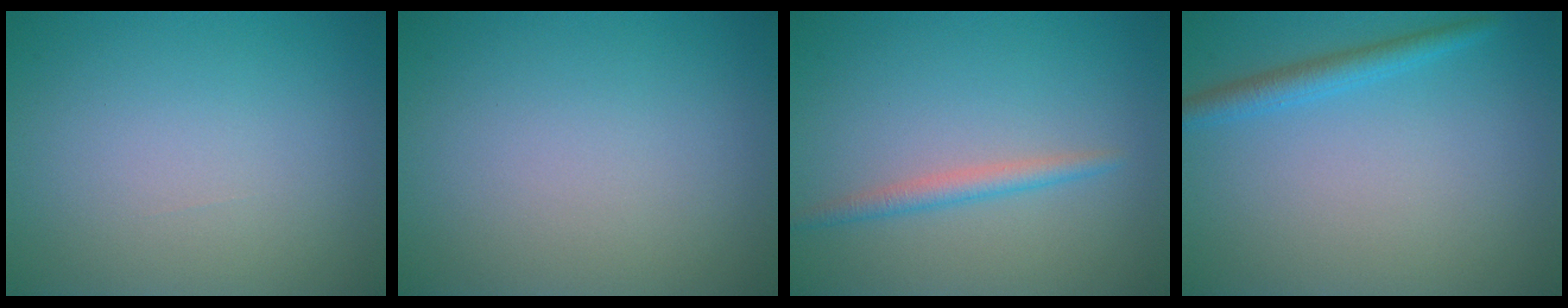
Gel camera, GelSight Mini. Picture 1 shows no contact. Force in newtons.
{"total": 0.0}
{"total": 1.8, "press": 1.7, "slide": 0.1}
{"total": 2.2, "press": 2.2, "slide": 0.1}